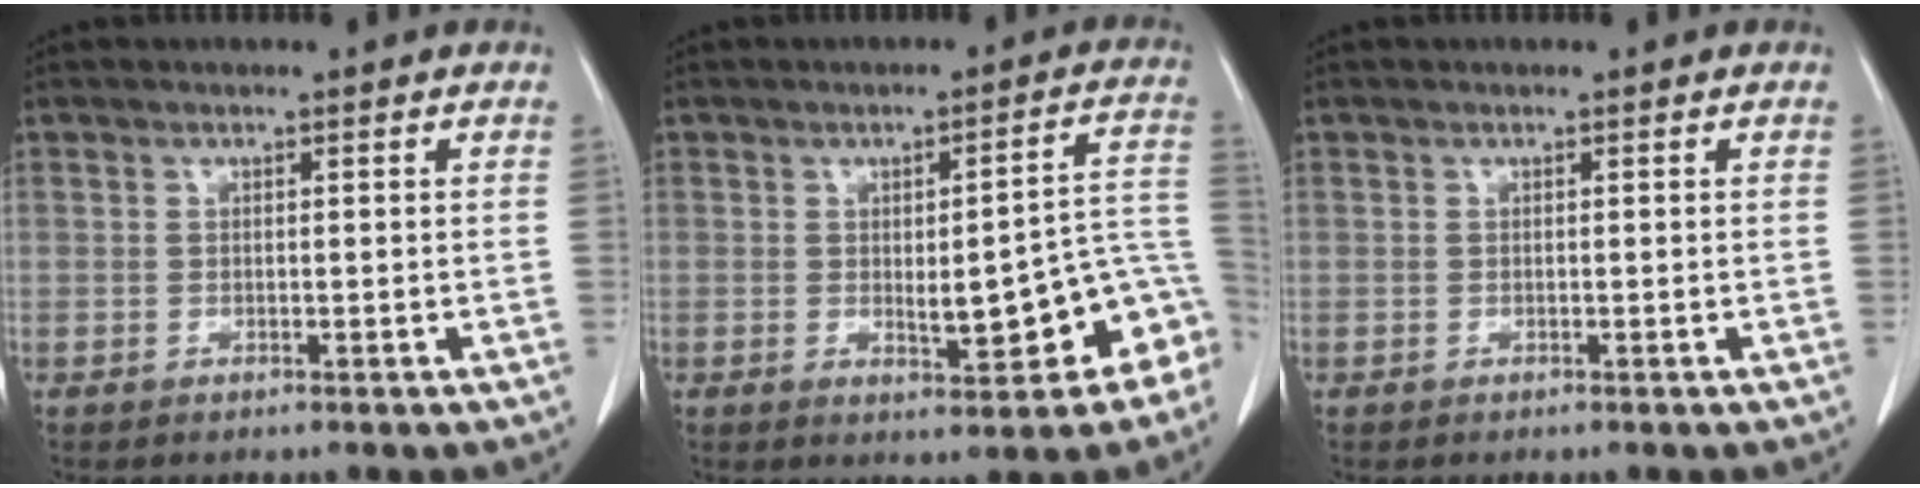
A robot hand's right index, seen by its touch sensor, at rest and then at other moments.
{"total": 11.0, "force": [-3.2, 2.5, 10.2], "torque": [-0.112, 0.025, -0.033]}
{"total": 0.0}